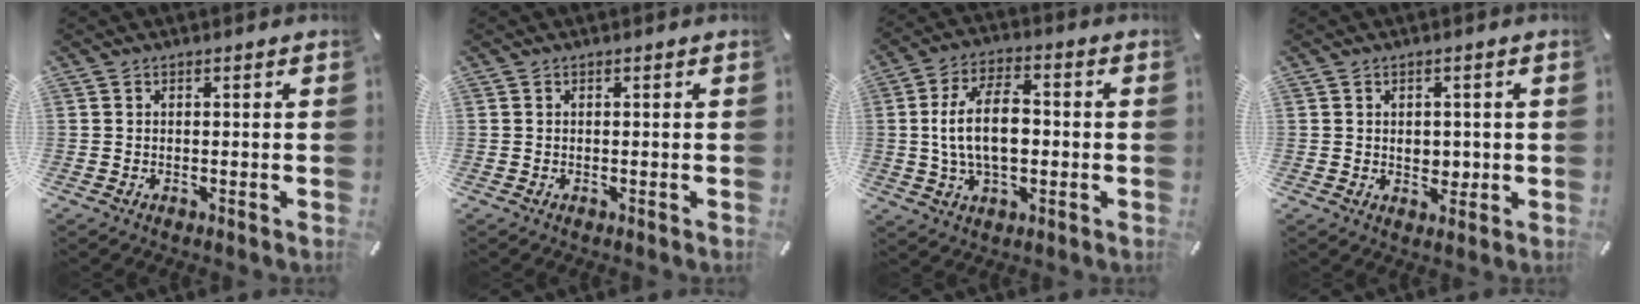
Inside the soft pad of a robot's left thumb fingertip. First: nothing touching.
{"total": 0.0}
{"total": 12.9, "force": [-0.2, 7.5, 10.5], "torque": [-0.200, 0.008, -0.005]}
{"total": 3.1, "force": [0.2, 2.6, 1.6], "torque": [-0.008, -0.005, -0.003]}